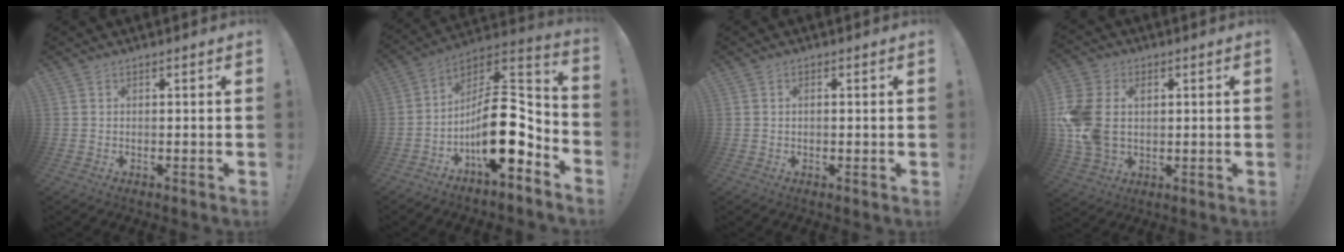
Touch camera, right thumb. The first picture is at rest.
{"total": 19.4, "force": [-4.8, 8.6, 16.8], "torque": [-0.281, 0.021, -0.074]}
{"total": 1.1, "force": [0.1, 0.7, 0.9], "torque": [-0.012, 0.001, -0.001]}
{"total": 14.1, "force": [2.1, 10.6, 9.0], "torque": [-0.188, -0.014, 0.039]}